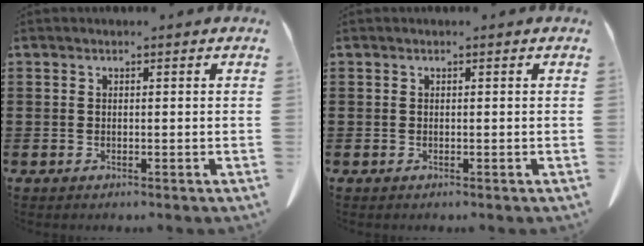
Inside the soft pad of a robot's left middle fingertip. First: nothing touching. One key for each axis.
{"total": 0.0}